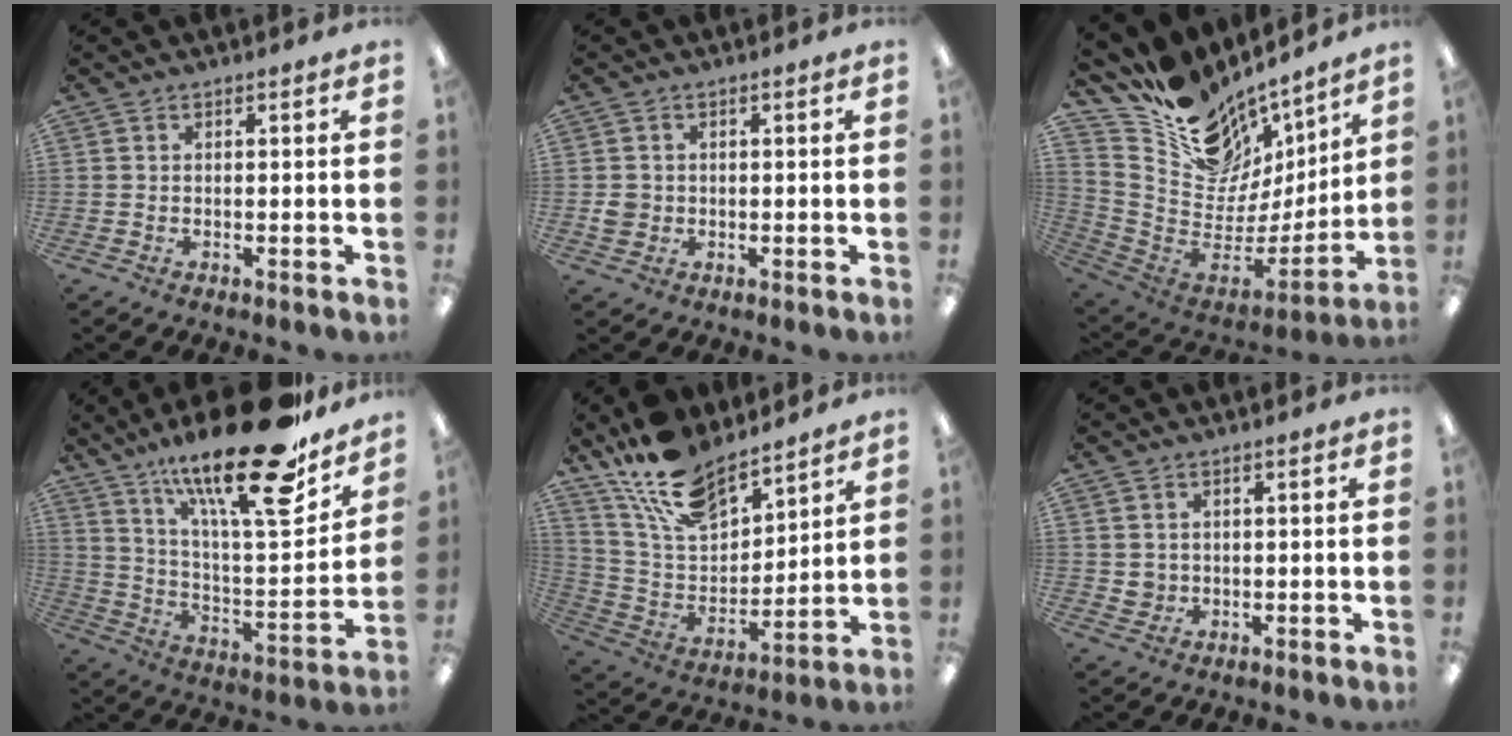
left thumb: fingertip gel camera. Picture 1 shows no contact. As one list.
[{"total": 2.7, "force": [0.0, 2.5, 1.0], "torque": [-0.010, 0.000, -0.001]}, {"total": 15.4, "force": [11.2, 9.5, 4.6], "torque": [-0.084, -0.120, 0.210]}, {"total": 26.5, "force": [18.4, 6.6, 17.9], "torque": [-0.276, -0.120, 0.297]}, {"total": 16.3, "force": [13.1, 6.9, 6.9], "torque": [-0.151, -0.075, 0.243]}, {"total": 2.2, "force": [1.0, 2.0, 0.4], "torque": [-0.011, 0.002, 0.018]}]